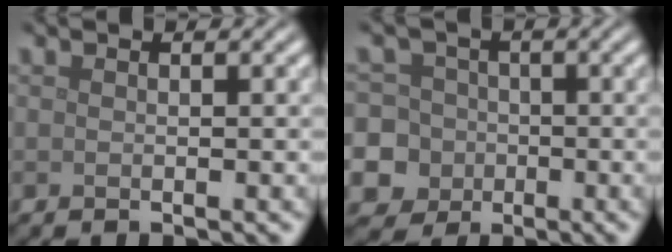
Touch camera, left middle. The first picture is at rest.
{"total": 10.9, "force": [-3.4, 10.1, 2.3], "torque": [-0.067, -0.008, -0.089]}